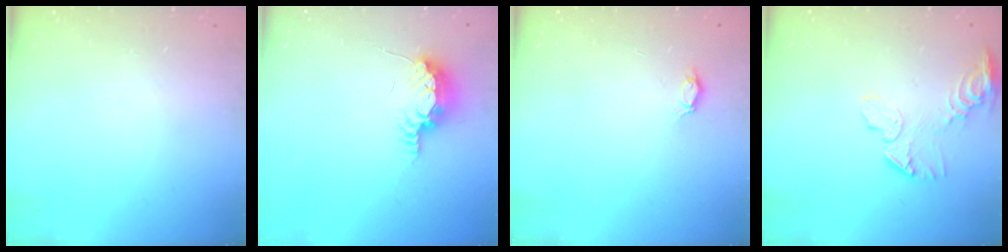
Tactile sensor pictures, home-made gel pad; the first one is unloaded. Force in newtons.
{"total": 8.1, "press": 7.8, "slide": 2.3}
{"total": 3.0, "press": 2.9, "slide": 0.3}
{"total": 9.0, "press": 8.9, "slide": 0.7}